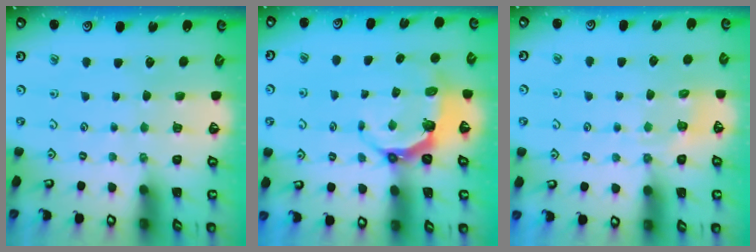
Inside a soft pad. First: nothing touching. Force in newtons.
{"total": 5.2, "press": 3.8, "slide": 3.5}
{"total": 6.6, "press": 6.5, "slide": 1.3}